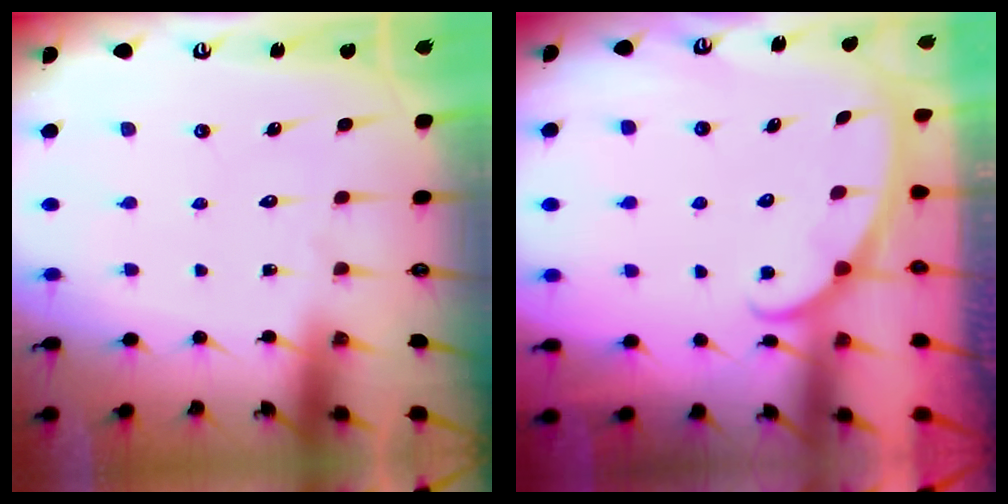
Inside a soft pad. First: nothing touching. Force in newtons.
{"total": 1.7, "press": 1.7, "slide": 0.2}